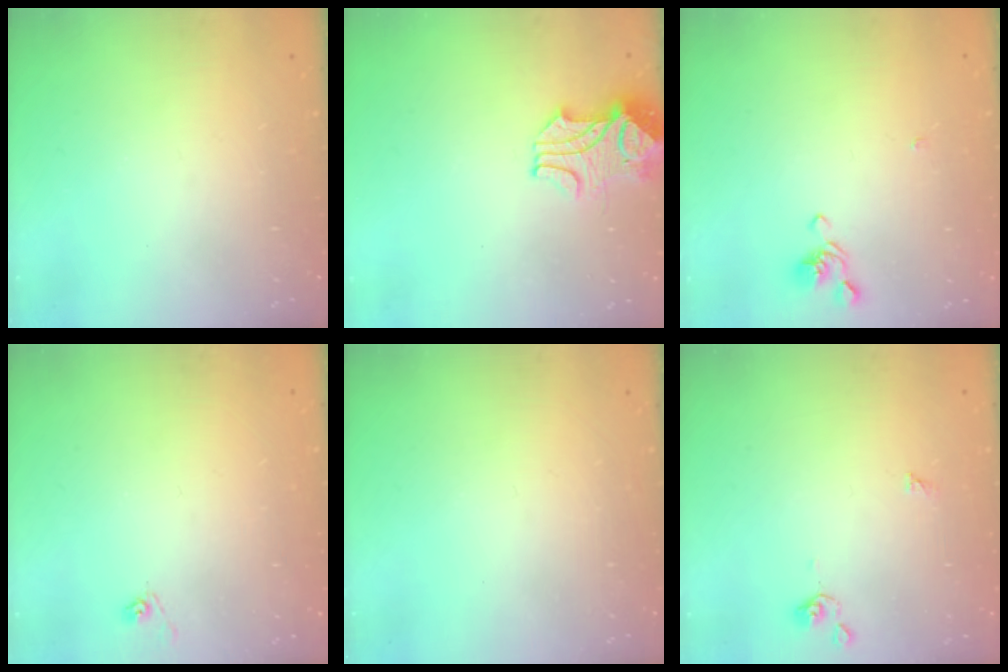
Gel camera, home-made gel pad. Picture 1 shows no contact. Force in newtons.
{"total": 2.4, "press": 2.2, "slide": 0.9}
{"total": 0.8, "press": 0.5, "slide": 0.6}
{"total": 4.9, "press": 4.9, "slide": 0.3}
{"total": 0.0}
{"total": 2.1, "press": 2.1, "slide": 0.4}